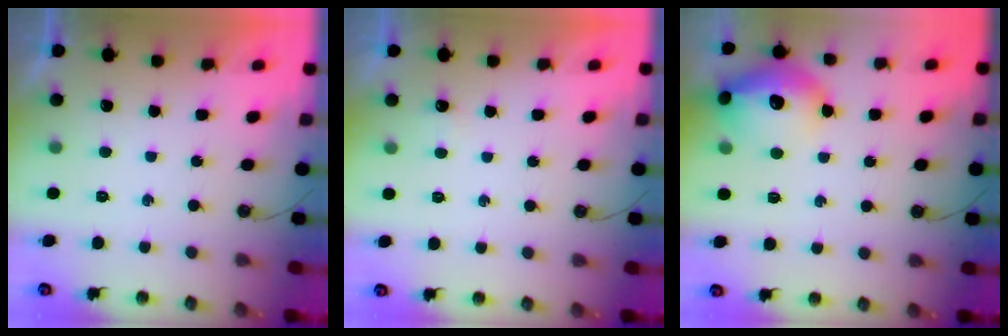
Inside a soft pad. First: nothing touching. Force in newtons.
{"total": 1.9, "press": 1.9, "slide": 0.3}
{"total": 17.2, "press": 17.2, "slide": 1.4}